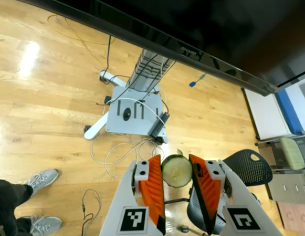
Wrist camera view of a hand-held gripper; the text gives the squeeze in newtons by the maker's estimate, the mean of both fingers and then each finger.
{"total": 8.3, "left": 8.6, "right": 8.1}